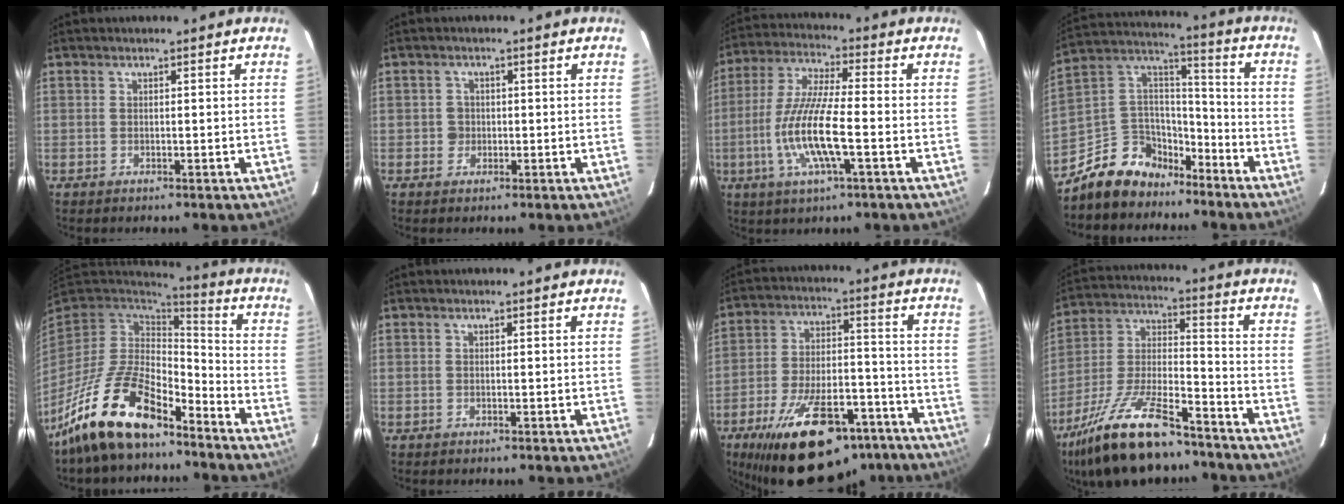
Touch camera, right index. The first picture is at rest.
{"total": 2.1, "force": [-0.3, 2.1, 0.2], "torque": [-0.001, 0.005, -0.003]}
{"total": 13.5, "force": [-3.6, 2.2, 12.8], "torque": [-0.263, -0.007, -0.070]}
{"total": 13.6, "force": [-9.8, 8.7, 3.6], "torque": [-0.095, 0.063, -0.165]}
{"total": 17.8, "force": [-12.6, 6.8, 10.6], "torque": [-0.224, -0.015, -0.233]}
{"total": 0.0}
{"total": 26.4, "force": [-18.9, 10.8, 14.8], "torque": [-0.259, 0.000, -0.268]}
{"total": 21.7, "force": [-16.1, 6.8, 12.9], "torque": [-0.261, -0.012, -0.276]}